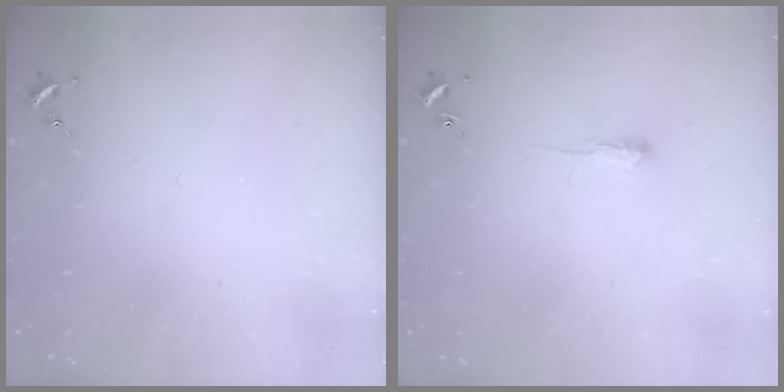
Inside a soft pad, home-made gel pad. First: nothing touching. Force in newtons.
{"total": 2.7, "press": 2.6, "slide": 0.4}